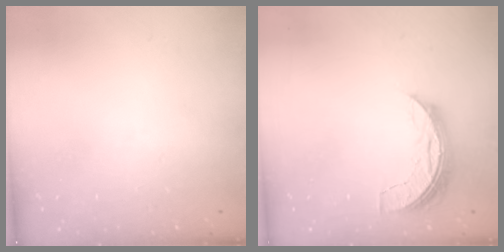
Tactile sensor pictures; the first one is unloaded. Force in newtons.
{"total": 6.8, "press": 6.8, "slide": 0.6}